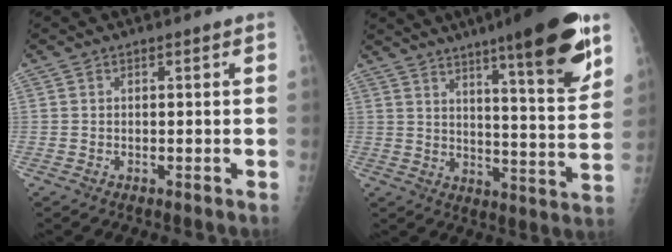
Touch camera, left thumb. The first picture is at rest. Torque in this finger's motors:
{"motor_torque": [2.62, 1.51, 1.77, -1.00, 0.43]}